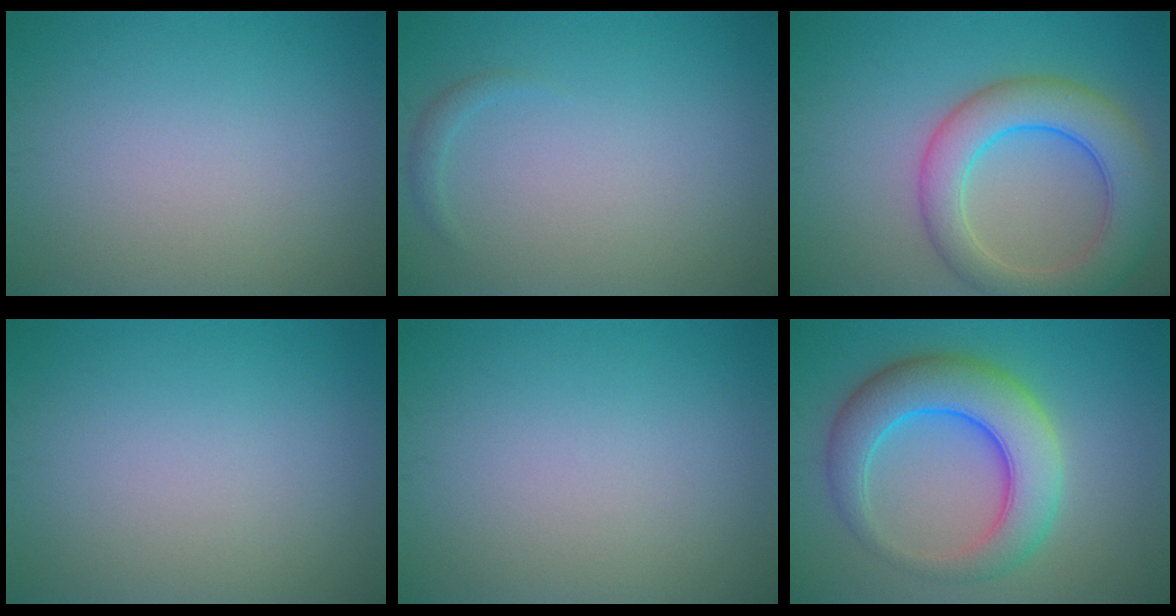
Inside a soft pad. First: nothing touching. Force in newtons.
{"total": 0.8, "press": 0.8, "slide": 0.0}
{"total": 7.4, "press": 7.4, "slide": 0.1}
{"total": 0.0}
{"total": 0.0}
{"total": 8.1, "press": 8.0, "slide": 0.2}